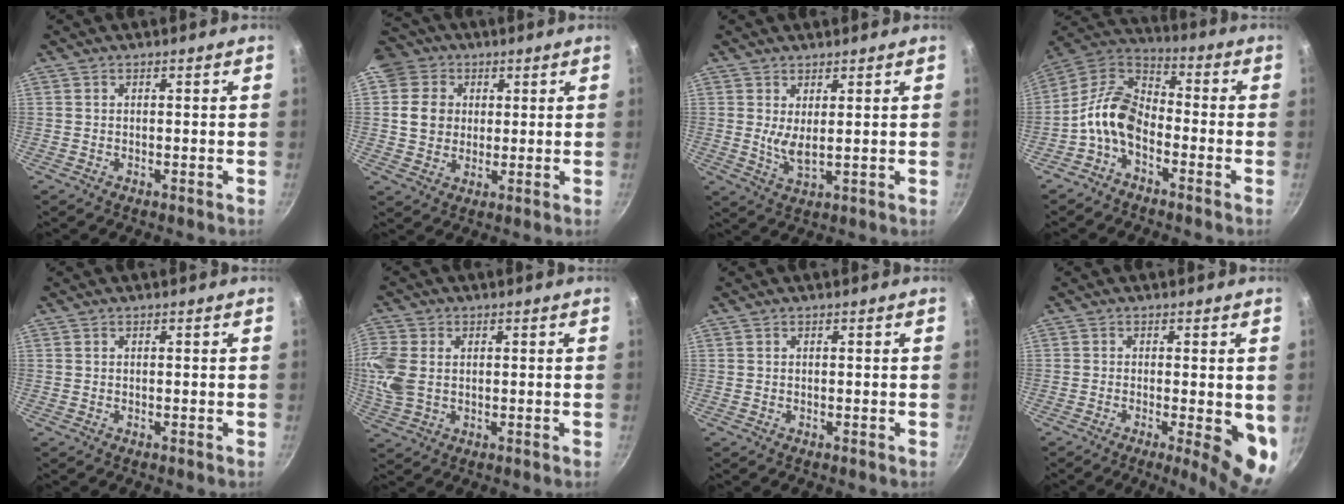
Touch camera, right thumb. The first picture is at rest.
{"total": 9.2, "force": [2.4, 8.2, 3.3], "torque": [-0.026, 0.004, 0.035]}
{"total": 4.1, "force": [1.3, 1.3, 3.7], "torque": [-0.066, -0.026, 0.027]}
{"total": 10.7, "force": [-4.2, 6.5, 7.4], "torque": [-0.133, 0.060, -0.104]}
{"total": 0.0}
{"total": 8.4, "force": [0.9, 5.9, 5.8], "torque": [-0.130, 0.003, 0.017]}
{"total": 0.0}
{"total": 9.0, "force": [-1.7, 2.5, 8.5], "torque": [-0.100, -0.009, -0.018]}